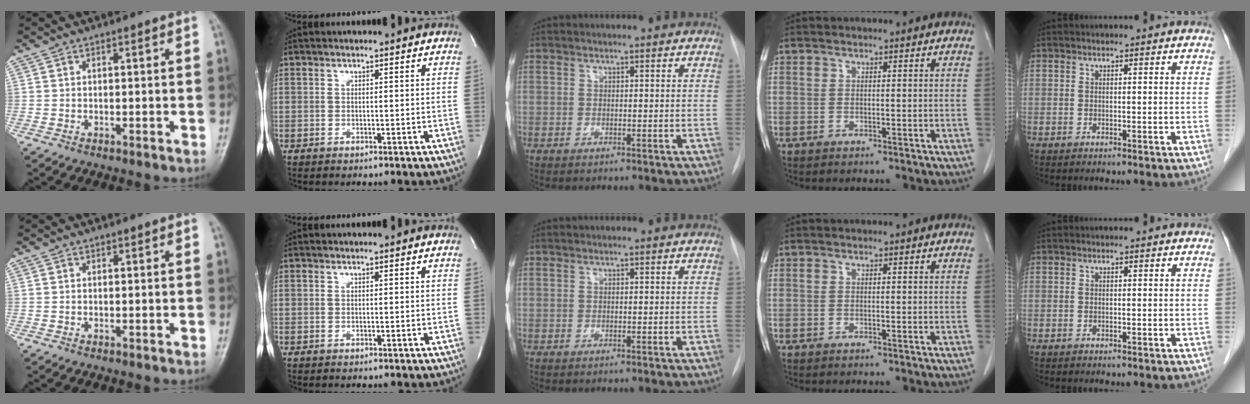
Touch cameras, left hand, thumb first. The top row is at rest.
{}